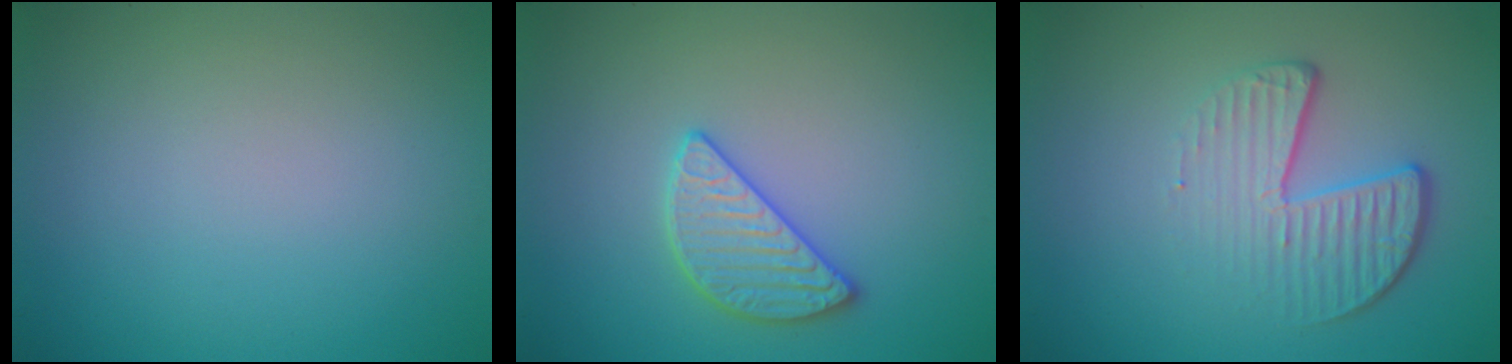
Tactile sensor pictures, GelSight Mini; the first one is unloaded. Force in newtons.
{"total": 2.8, "press": 2.8, "slide": 0.1}
{"total": 4.4, "press": 2.9, "slide": 3.3}